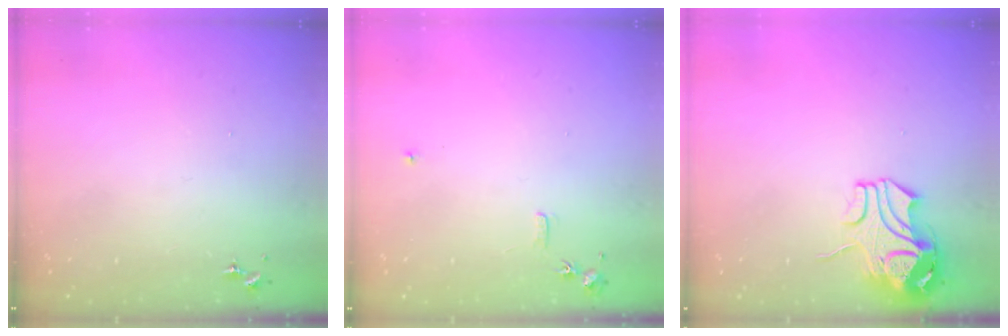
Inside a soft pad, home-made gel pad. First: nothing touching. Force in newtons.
{"total": 5.9, "press": 5.9, "slide": 0.7}
{"total": 10.5, "press": 10.4, "slide": 1.1}